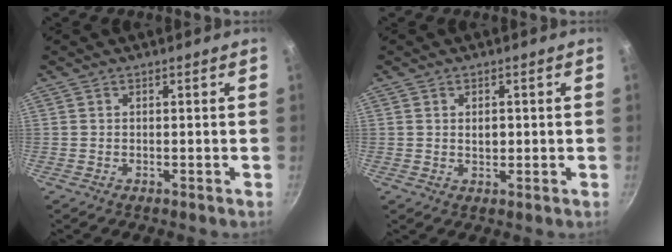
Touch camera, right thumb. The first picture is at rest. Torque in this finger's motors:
{"motor_torque": [-0.30, 0.03, 0.19, -0.02, 0.07]}